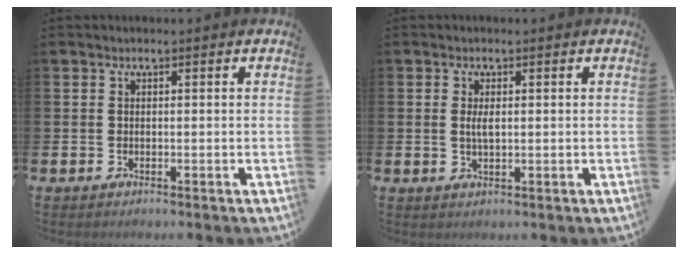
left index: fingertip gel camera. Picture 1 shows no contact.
{"total": 2.2, "force": [0.3, 0.8, 2.0], "torque": [-0.037, 0.003, 0.004]}